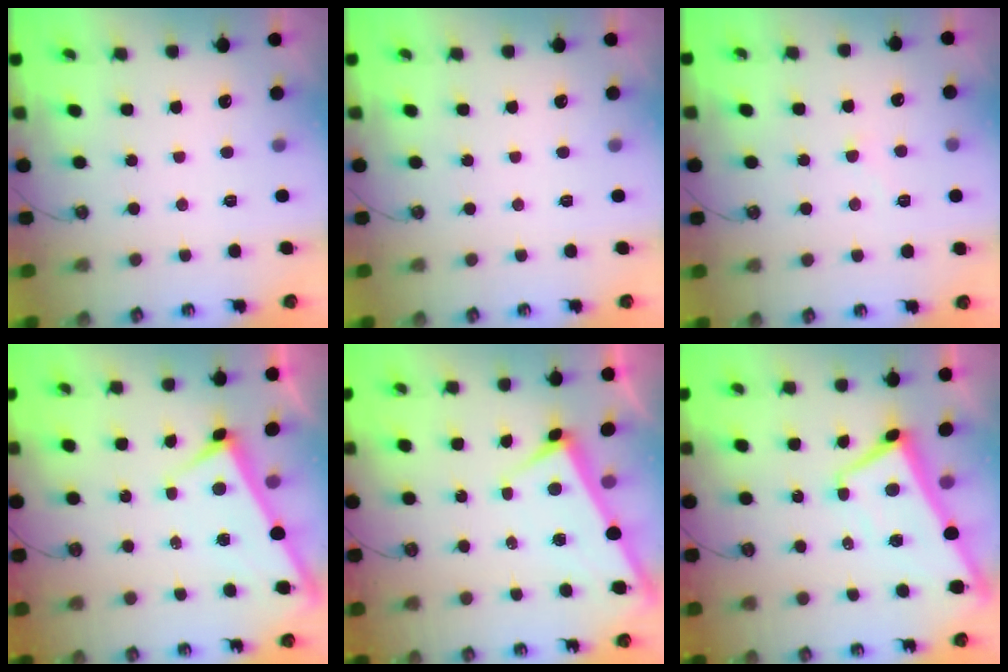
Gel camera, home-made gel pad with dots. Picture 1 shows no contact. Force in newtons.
{"total": 0.0}
{"total": 4.1, "press": 4.1, "slide": 0.5}
{"total": 3.2, "press": 3.2, "slide": 0.1}
{"total": 3.2, "press": 3.2, "slide": 0.0}
{"total": 5.2, "press": 5.2, "slide": 0.8}